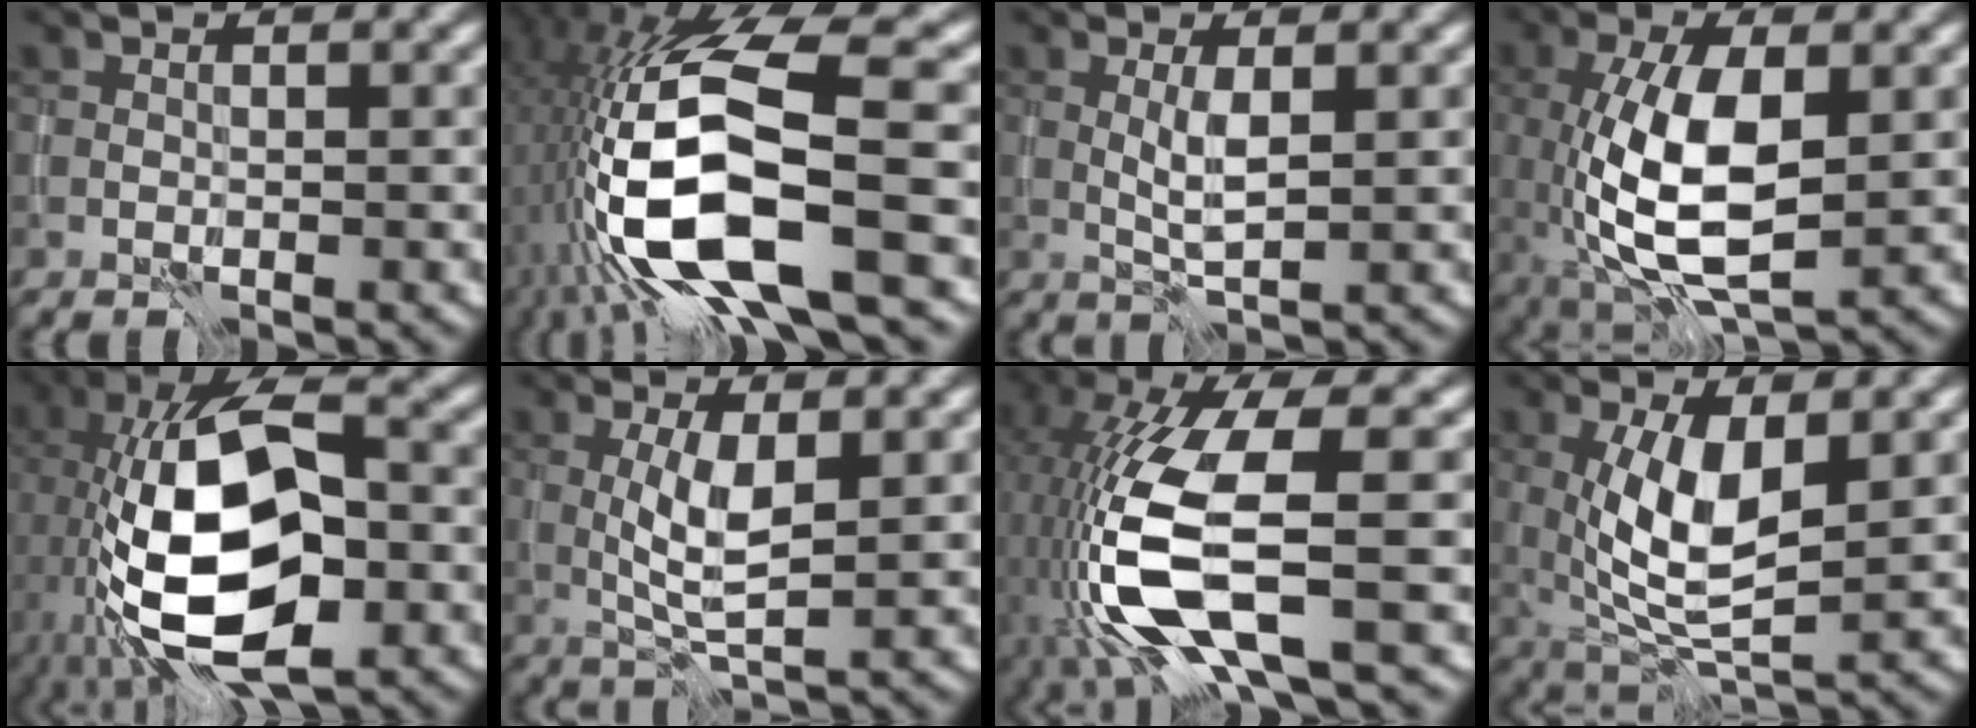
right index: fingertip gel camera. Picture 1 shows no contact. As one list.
[{"total": 16.0, "force": [-5.8, 5.2, 14.0], "torque": [-0.271, -0.014, -0.099]}, {"total": 2.3, "force": [0.2, 0.4, 2.2], "torque": [-0.049, -0.001, 0.004]}, {"total": 9.0, "force": [-0.7, 3.9, 8.1], "torque": [-0.170, -0.008, -0.008]}, {"total": 17.6, "force": [-2.5, 8.8, 15.0], "torque": [-0.266, -0.011, -0.037]}, {"total": 4.0, "force": [0.1, 1.1, 3.9], "torque": [-0.084, -0.001, 0.003]}, {"total": 10.7, "force": [-3.3, 3.7, 9.5], "torque": [-0.218, -0.013, -0.065]}, {"total": 6.7, "force": [0.7, 2.6, 6.2], "torque": [-0.126, -0.010, 0.015]}]